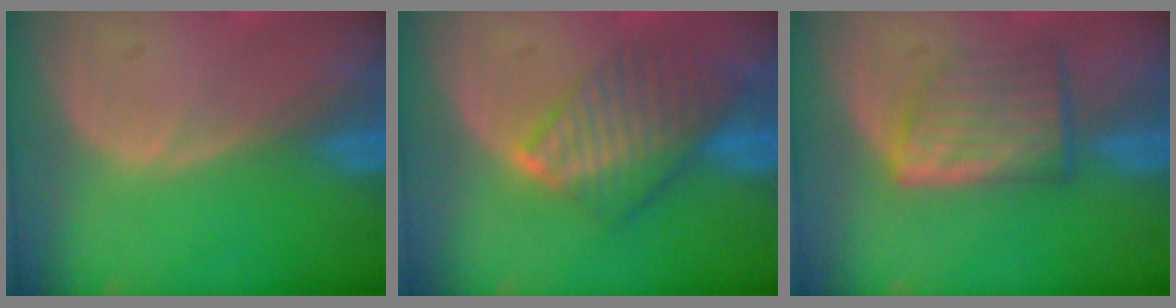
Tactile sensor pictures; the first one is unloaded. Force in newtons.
{"total": 6.5, "press": 6.5, "slide": 0.7}
{"total": 6.2, "press": 5.9, "slide": 1.9}